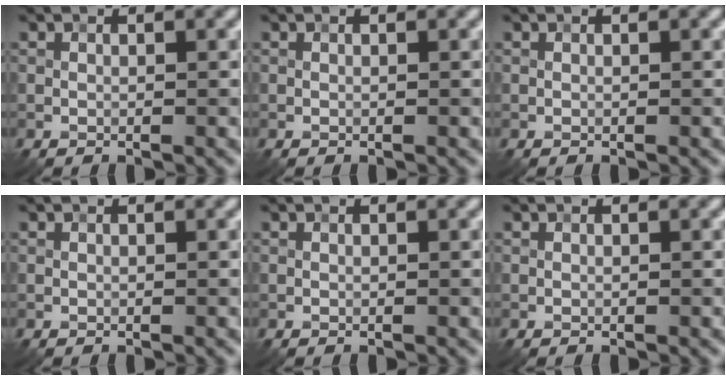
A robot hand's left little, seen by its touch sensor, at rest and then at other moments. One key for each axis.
{"total": 0.0}
{"total": 0.0}
{"total": 0.0}
{"total": 0.0}
{"total": 0.0}